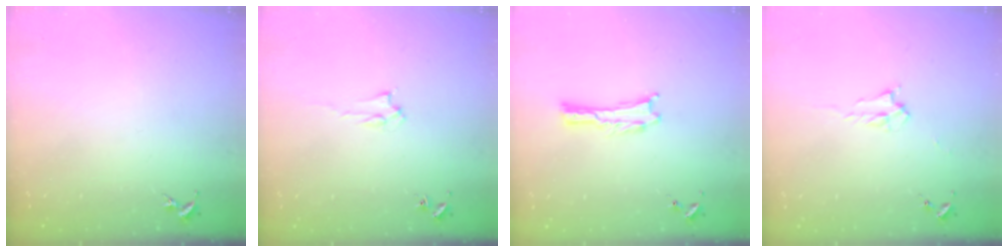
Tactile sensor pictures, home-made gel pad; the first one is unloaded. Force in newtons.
{"total": 1.6, "press": 1.6, "slide": 0.2}
{"total": 0.0}
{"total": 2.2, "press": 2.2, "slide": 0.4}